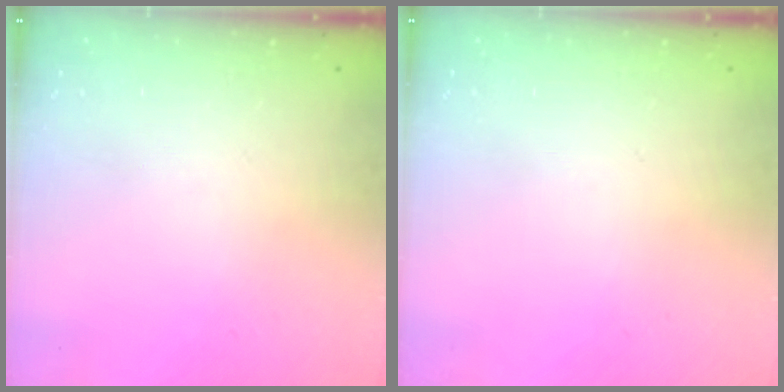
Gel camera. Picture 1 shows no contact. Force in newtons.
{"total": 0.0}